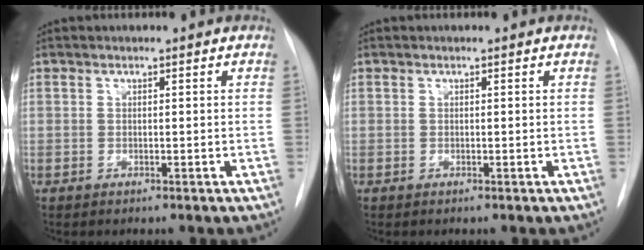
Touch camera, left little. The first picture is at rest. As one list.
[{"total": 0.0}]